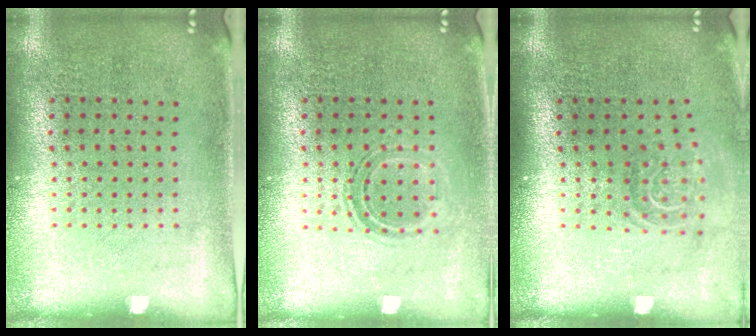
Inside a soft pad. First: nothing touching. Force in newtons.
{"total": 1.1, "press": 1.0, "slide": 0.5}
{"total": 1.5, "press": 1.1, "slide": 1.0}